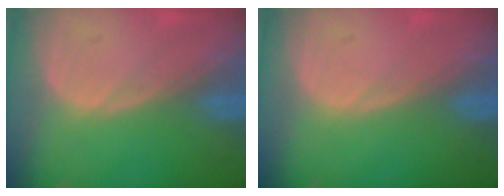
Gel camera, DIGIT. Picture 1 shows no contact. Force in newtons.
{"total": 0.0}